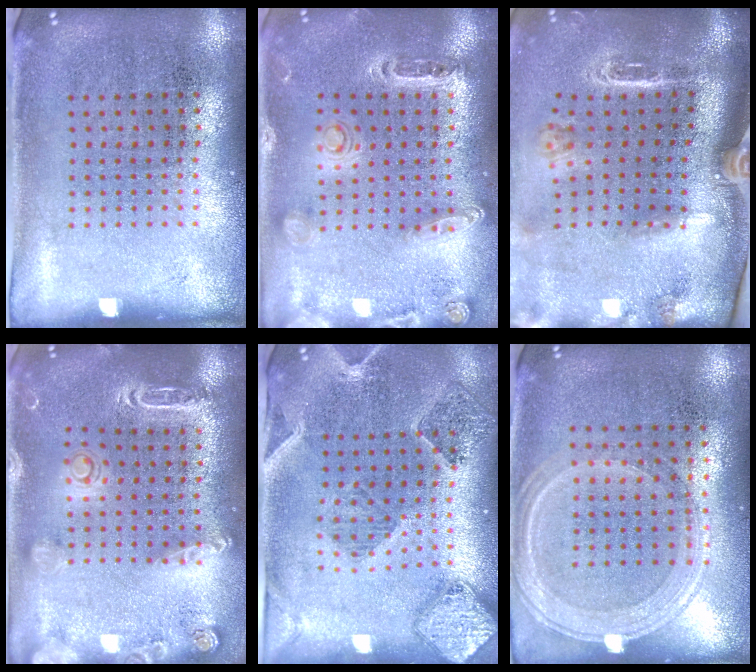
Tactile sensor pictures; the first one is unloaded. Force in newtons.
{"total": 1.4, "press": 1.4, "slide": 0.2}
{"total": 2.9, "press": 2.0, "slide": 2.1}
{"total": 2.0, "press": 1.9, "slide": 0.5}
{"total": 1.6, "press": 1.6, "slide": 0.3}
{"total": 1.2, "press": 1.2, "slide": 0.3}